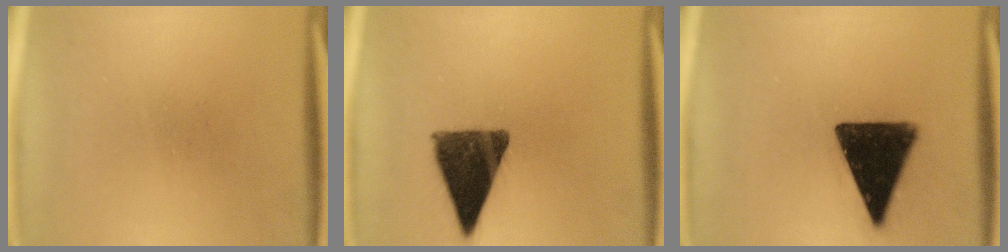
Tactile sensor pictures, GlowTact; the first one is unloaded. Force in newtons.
{"total": 12.6}
{"total": 15.9}